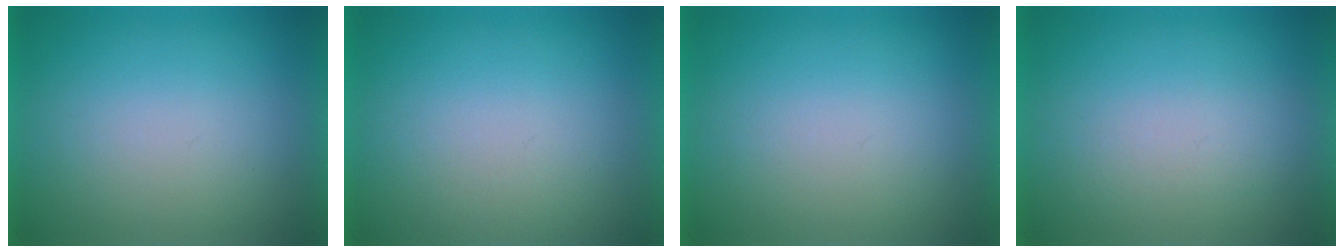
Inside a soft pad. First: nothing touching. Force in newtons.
{"total": 1.2}
{"total": 0.0}
{"total": 1.4}